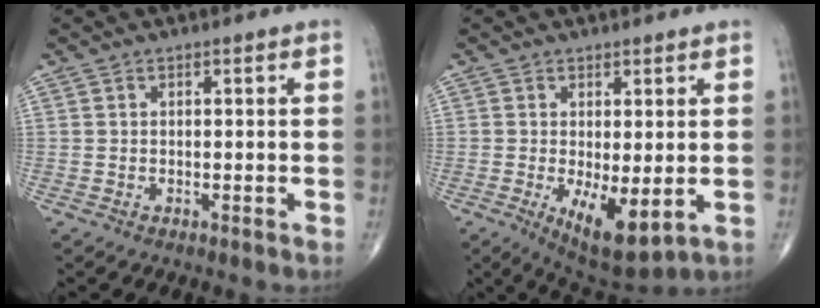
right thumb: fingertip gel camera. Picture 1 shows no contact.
{"total": 8.9, "force": [-1.7, 3.5, 8.0], "torque": [-0.118, -0.025, -0.015]}